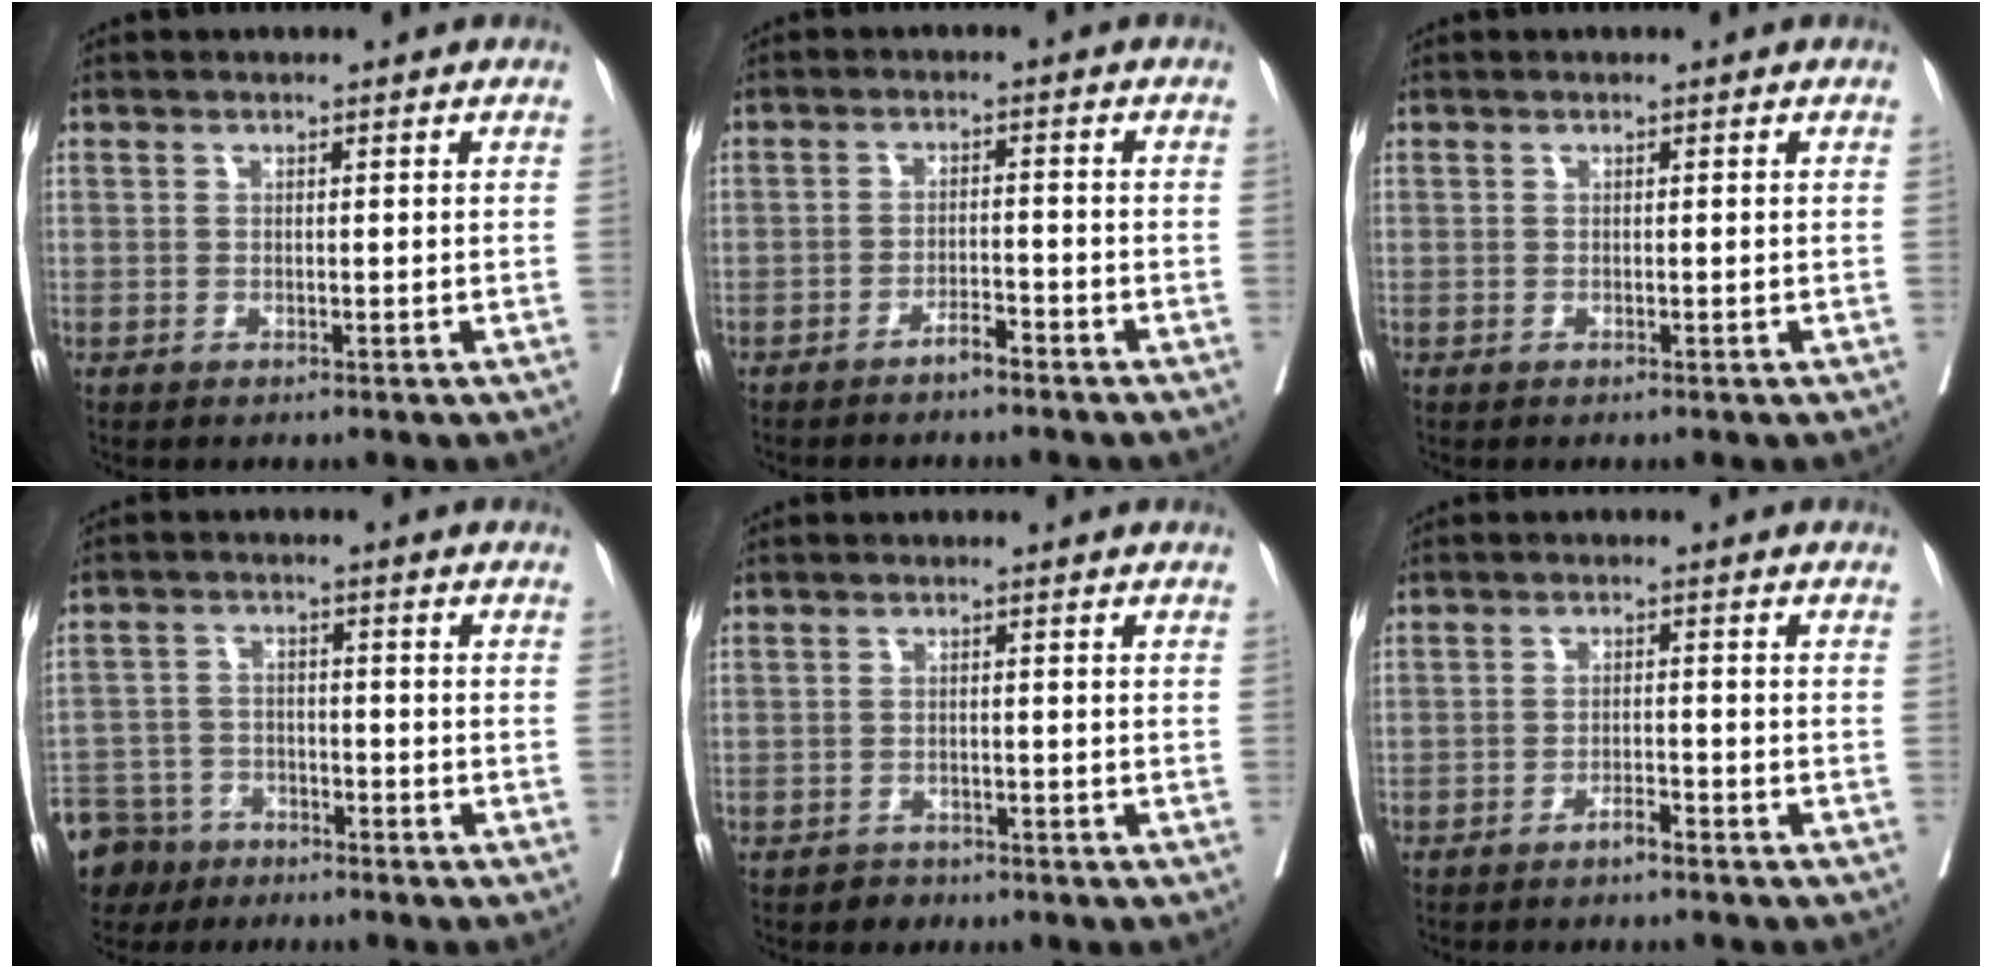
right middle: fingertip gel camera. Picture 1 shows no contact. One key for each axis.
{"total": 2.5, "fx": -2.1, "fy": 0.3, "fz": 1.2, "tx": -0.021, "ty": 0.002, "tz": -0.038}
{"total": 0.0}
{"total": 10.7, "fx": -8.1, "fy": 6.6, "fz": 2.2, "tx": -0.064, "ty": -0.001, "tz": -0.140}
{"total": 1.6, "fx": -1.2, "fy": 1.0, "fz": -0.2, "tx": -0.001, "ty": 0.005, "tz": -0.022}
{"total": 2.1, "fx": -1.9, "fy": 0.2, "fz": 1.0, "tx": -0.017, "ty": 0.001, "tz": -0.032}